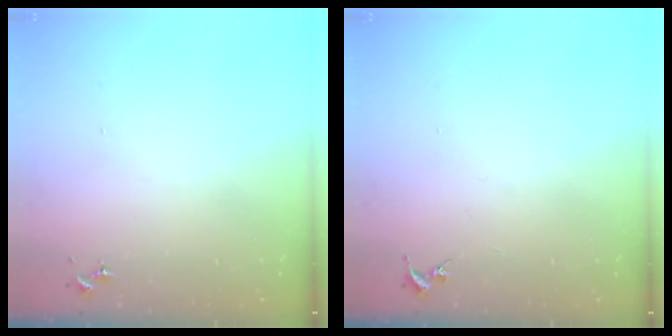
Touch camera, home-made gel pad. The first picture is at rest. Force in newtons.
{"total": 0.0}